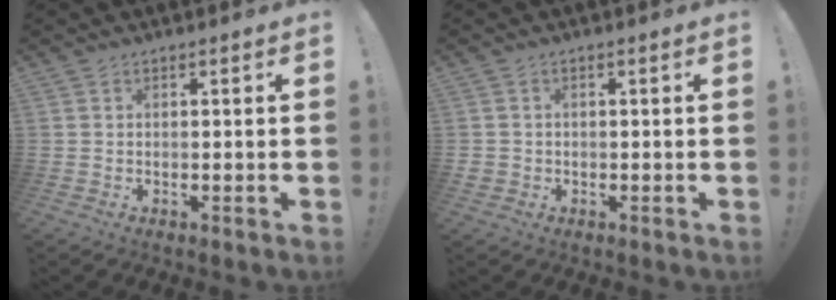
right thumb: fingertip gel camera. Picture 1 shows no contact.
{"total": 1.5, "force": [0.0, 1.5, 0.2], "torque": [0.006, -0.002, -0.001]}